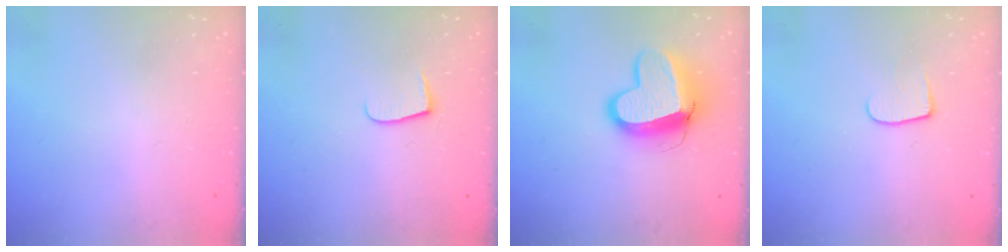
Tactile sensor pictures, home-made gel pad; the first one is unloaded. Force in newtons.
{"total": 4.8, "press": 4.8, "slide": 0.6}
{"total": 12.8, "press": 12.7, "slide": 1.4}
{"total": 6.1, "press": 6.0, "slide": 0.6}